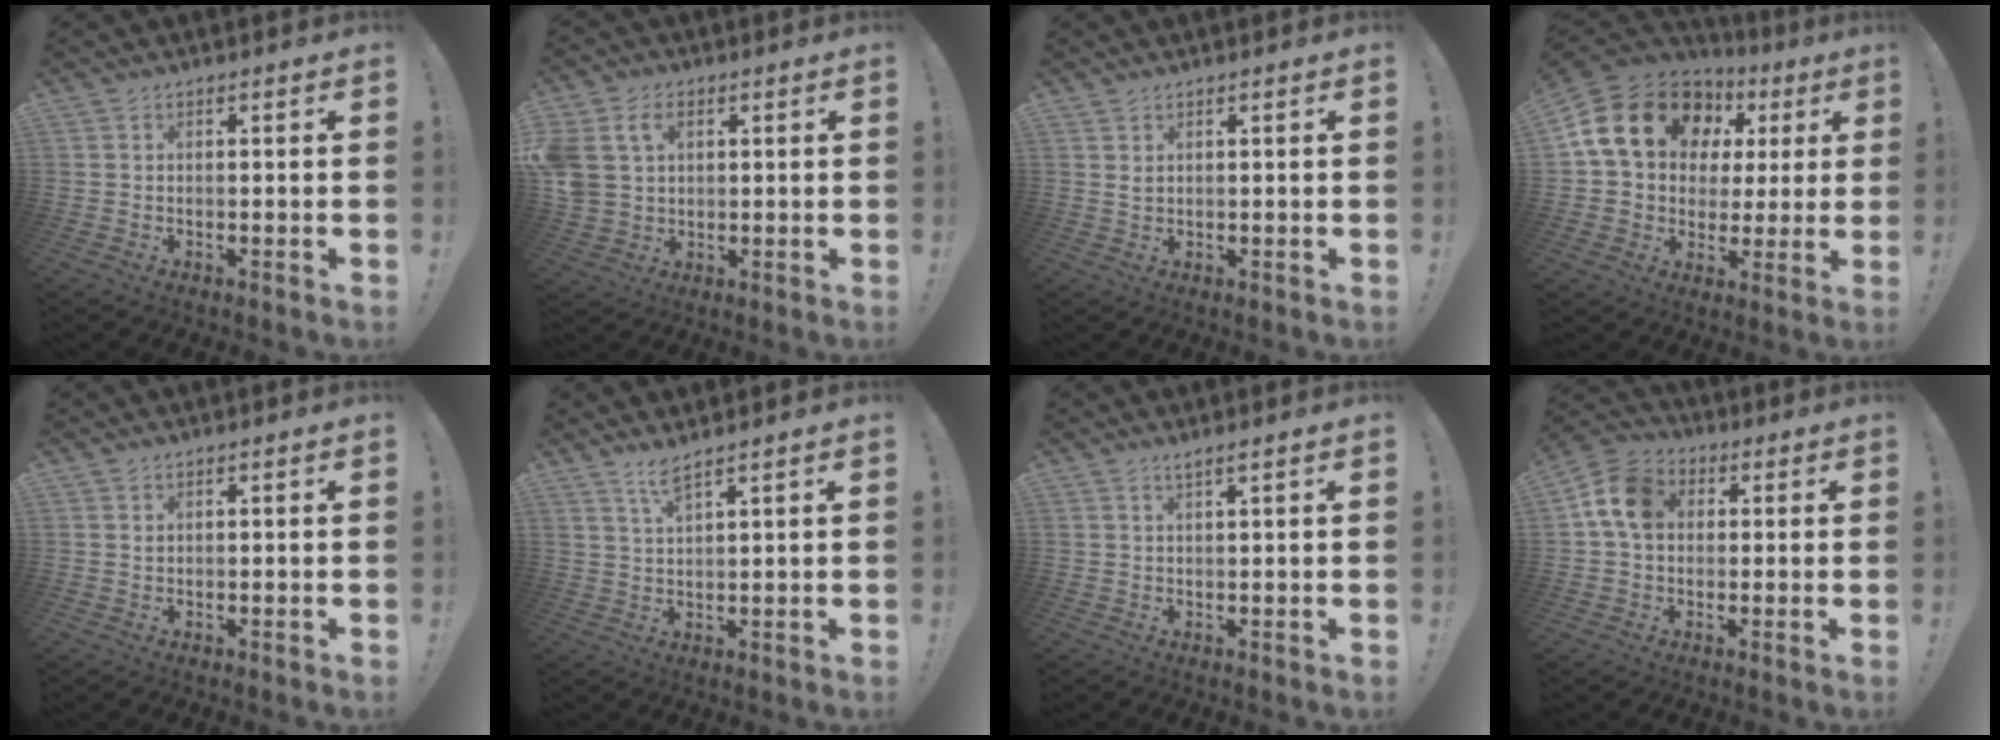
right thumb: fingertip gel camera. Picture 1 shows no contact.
{"total": 9.4, "force": [3.2, 7.2, 5.1], "torque": [-0.116, 0.003, 0.066]}
{"total": 1.2, "force": [0.8, 0.4, 0.8], "torque": [-0.012, -0.003, 0.014]}
{"total": 21.2, "force": [8.8, 15.0, 12.1], "torque": [-0.193, -0.026, 0.184]}
{"total": 0.6, "force": [0.4, 0.4, 0.1], "torque": [-0.001, 0.000, 0.008]}
{"total": 4.2, "force": [3.3, 0.2, 2.7], "torque": [-0.058, -0.014, 0.056]}
{"total": 1.7, "force": [1.2, -0.1, 1.2], "torque": [-0.023, -0.002, 0.020]}
{"total": 11.1, "force": [2.1, 8.3, 7.0], "torque": [-0.117, 0.014, 0.044]}